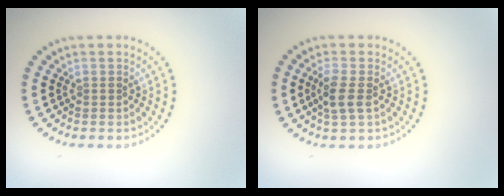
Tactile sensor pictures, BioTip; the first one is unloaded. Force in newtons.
{"total": 2.4, "press": 2.1, "slide": 1.0}